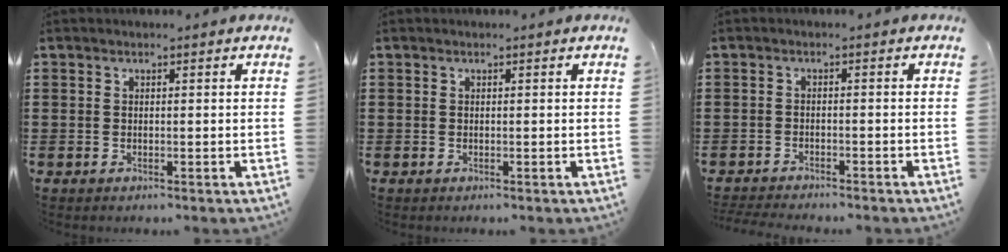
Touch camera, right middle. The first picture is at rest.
{"total": 0.0}
{"total": 2.1, "force": [-2.1, 0.0, 0.1], "torque": [-0.007, -0.001, -0.044]}